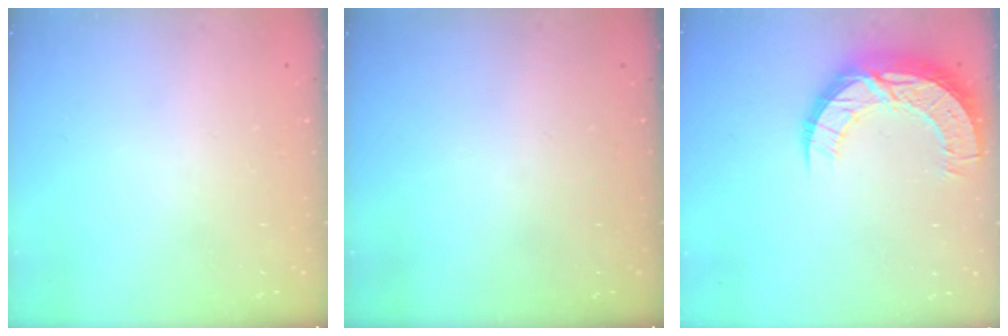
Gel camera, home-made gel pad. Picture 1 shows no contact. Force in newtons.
{"total": 0.0}
{"total": 13.7, "press": 13.7, "slide": 1.0}